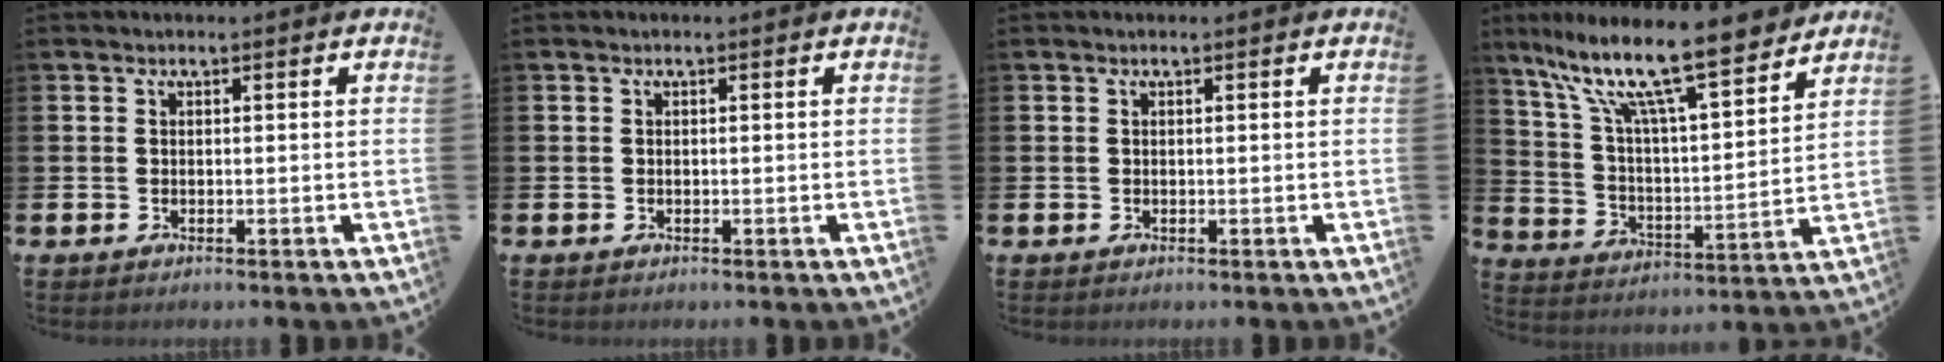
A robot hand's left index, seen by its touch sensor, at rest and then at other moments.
{"total": 0.0}
{"total": 0.0}
{"total": 14.0, "force": [11.0, 2.8, 8.3], "torque": [-0.183, -0.065, 0.187]}